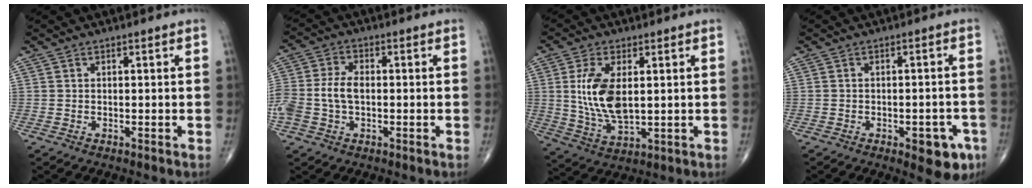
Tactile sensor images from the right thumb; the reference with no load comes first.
{"total": 8.7, "force": [-0.7, 5.6, 6.6], "torque": [-0.154, 0.020, -0.016]}
{"total": 11.3, "force": [1.7, 5.6, 9.7], "torque": [-0.191, -0.015, 0.041]}
{"total": 7.1, "force": [-3.4, 3.2, 5.3], "torque": [-0.044, 0.014, -0.035]}